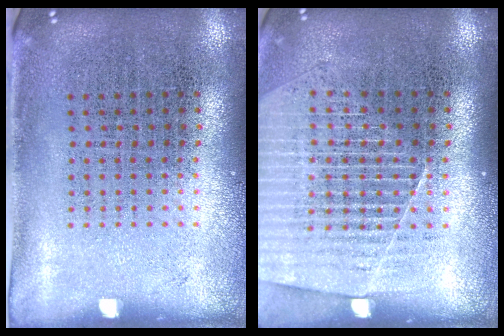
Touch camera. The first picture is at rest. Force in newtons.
{"total": 1.5, "press": 1.4, "slide": 0.5}